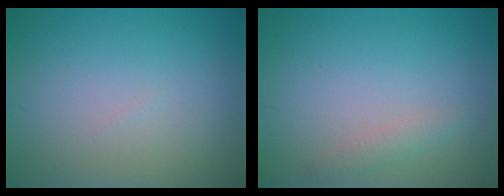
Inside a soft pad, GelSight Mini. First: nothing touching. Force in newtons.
{"total": 1.1, "press": 1.1, "slide": 0.1}